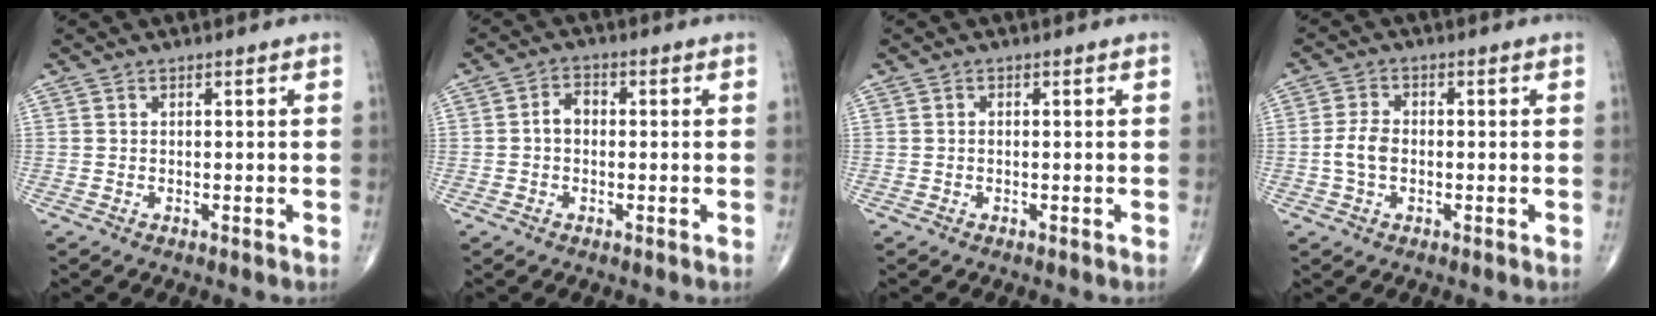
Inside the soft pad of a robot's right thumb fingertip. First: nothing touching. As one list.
[{"total": 3.2, "force": [-0.2, 2.3, 2.2], "torque": [-0.031, 0.017, -0.010]}, {"total": 0.5, "force": [0.0, 0.3, 0.4], "torque": [-0.008, 0.000, 0.000]}, {"total": 4.3, "force": [-0.7, 2.8, 3.2], "torque": [-0.069, 0.011, -0.017]}]